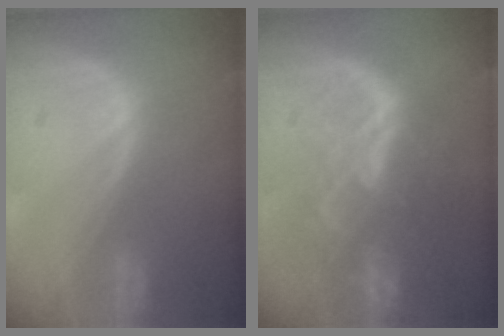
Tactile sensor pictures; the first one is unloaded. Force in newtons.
{"total": 8.7, "press": 7.6, "slide": 4.4}